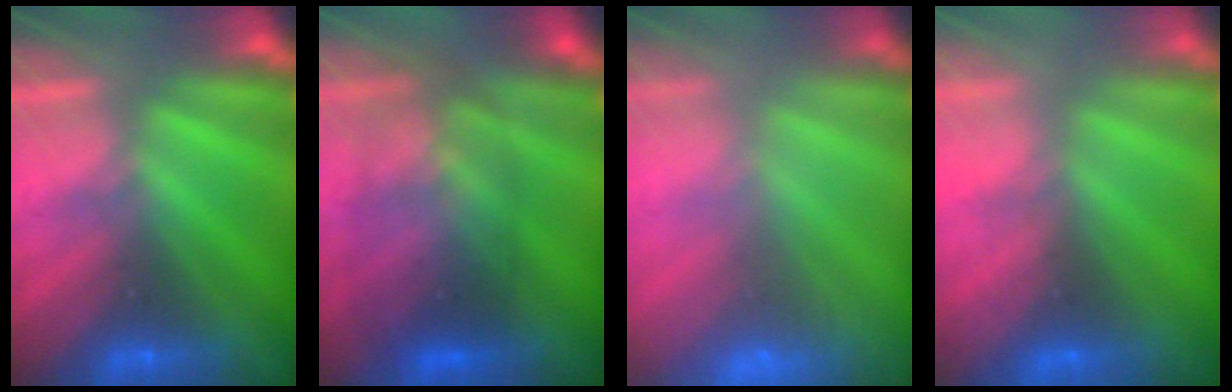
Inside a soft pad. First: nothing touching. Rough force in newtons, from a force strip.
{"total": 2.8}
{"total": 6.1}
{"total": 9.6}